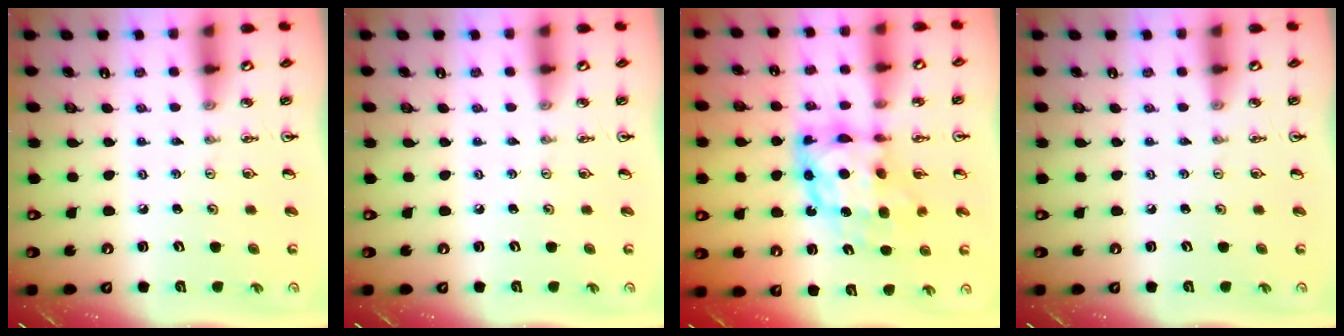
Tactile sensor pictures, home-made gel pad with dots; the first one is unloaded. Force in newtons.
{"total": 0.0}
{"total": 11.2, "press": 11.2, "slide": 0.8}
{"total": 0.0}